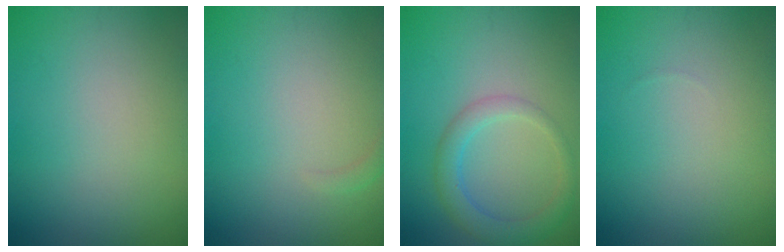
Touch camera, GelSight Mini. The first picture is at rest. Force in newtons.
{"total": 0.7, "press": 0.7, "slide": 0.2}
{"total": 3.1, "press": 3.1, "slide": 0.2}
{"total": 0.0}